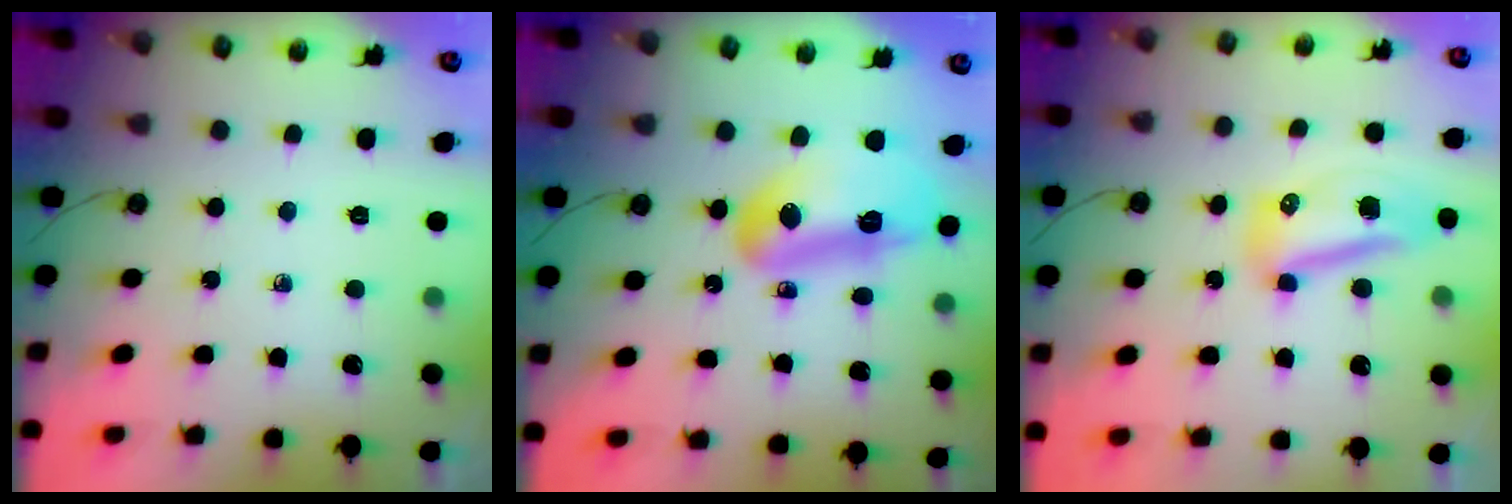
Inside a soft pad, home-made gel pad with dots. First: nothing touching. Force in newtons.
{"total": 13.8, "press": 13.7, "slide": 1.8}
{"total": 9.5, "press": 9.4, "slide": 1.7}